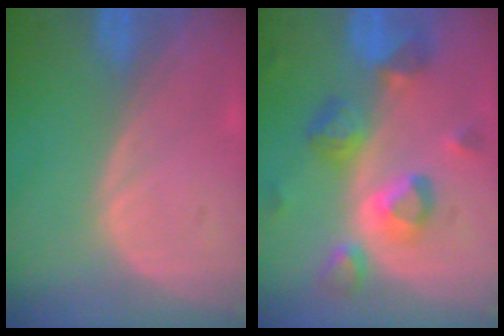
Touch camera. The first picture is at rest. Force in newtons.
{"total": 8.7, "press": 8.0, "slide": 3.5}